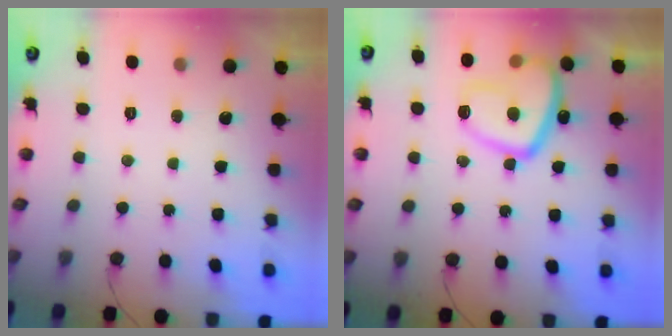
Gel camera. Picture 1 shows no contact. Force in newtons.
{"total": 15.0, "press": 14.9, "slide": 1.6}